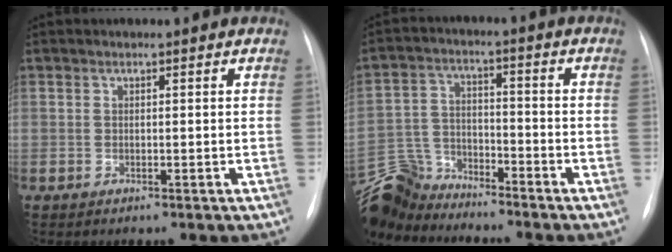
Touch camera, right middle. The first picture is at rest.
{"total": 9.3, "force": [-9.1, 2.0, 0.4], "torque": [-0.022, 0.010, -0.180]}